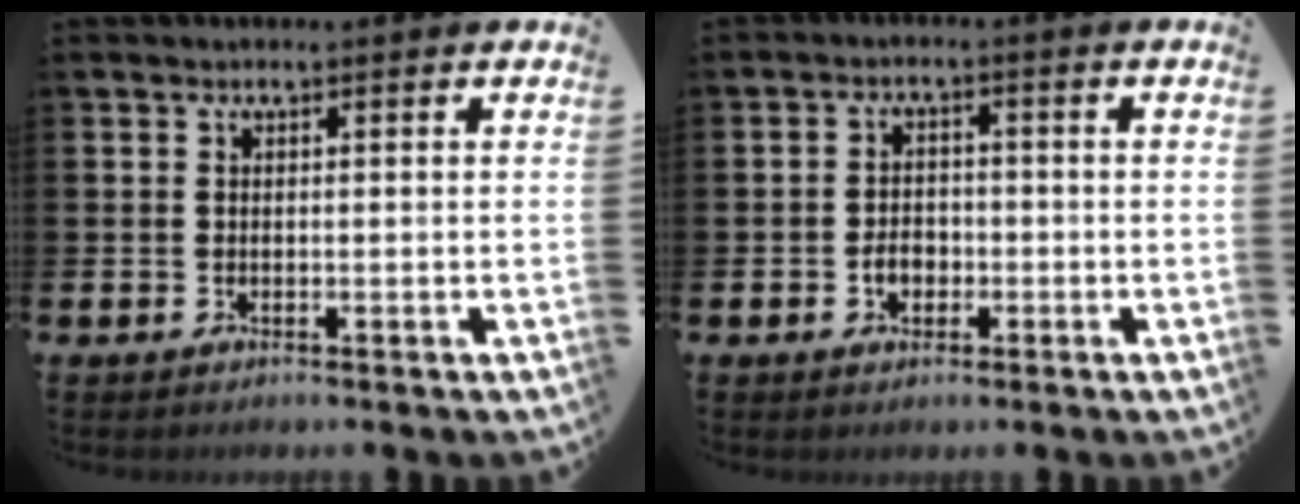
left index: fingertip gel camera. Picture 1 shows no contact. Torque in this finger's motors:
{"motor_torque": [0.60, 0.31, 0.04, 0.08]}